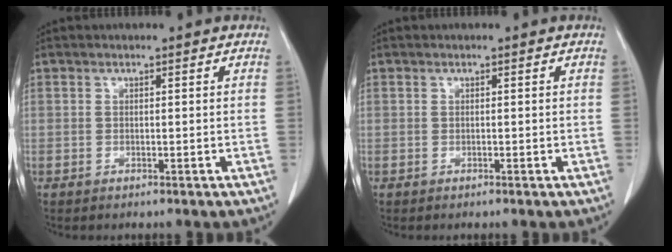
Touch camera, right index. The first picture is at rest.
{"total": 0.0}